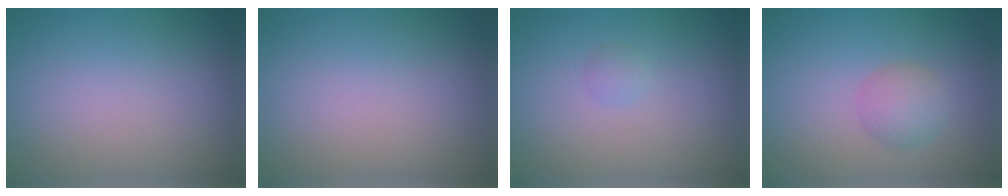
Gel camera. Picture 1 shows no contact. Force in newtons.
{"total": 0.0}
{"total": 0.7, "press": 0.7, "slide": 0.0}
{"total": 2.3, "press": 2.3, "slide": 0.0}